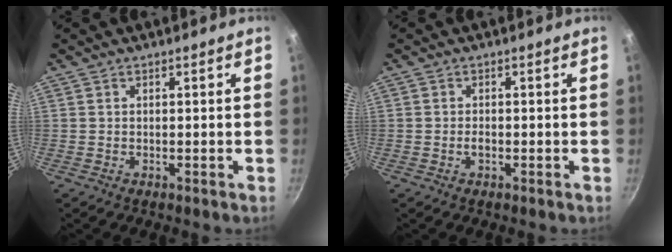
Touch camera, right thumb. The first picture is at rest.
{"total": 1.2, "force": [-0.4, 0.7, 0.9], "torque": [-0.015, 0.006, -0.007]}